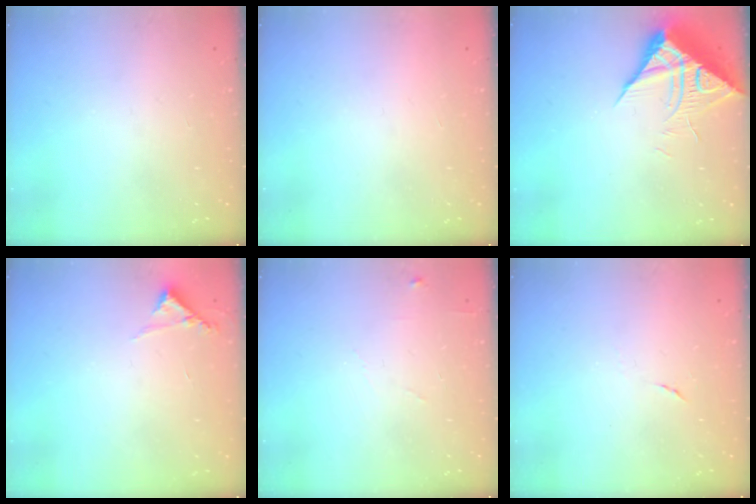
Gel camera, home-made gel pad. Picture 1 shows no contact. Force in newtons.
{"total": 1.5, "press": 1.5, "slide": 0.1}
{"total": 10.0, "press": 10.0, "slide": 0.6}
{"total": 3.8, "press": 3.8, "slide": 0.2}
{"total": 4.6, "press": 4.6, "slide": 0.6}
{"total": 3.9, "press": 3.5, "slide": 1.6}